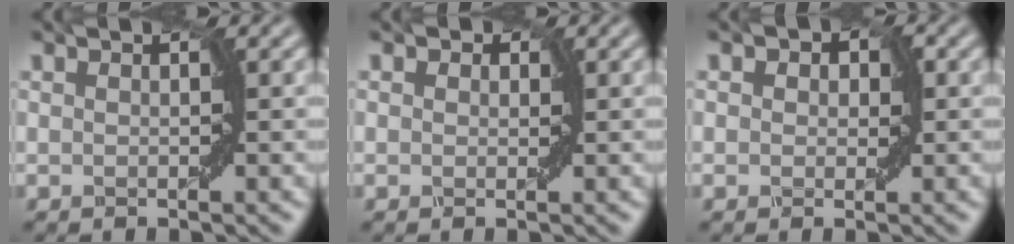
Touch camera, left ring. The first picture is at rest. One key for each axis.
{"total": 1.2, "fx": 0.5, "fy": 0.9, "fz": 0.5, "tx": -0.005, "ty": 0.000, "tz": 0.001}
{"total": 3.3, "fx": 1.2, "fy": 2.4, "fz": 2.0, "tx": -0.019, "ty": 0.011, "tz": -0.005}